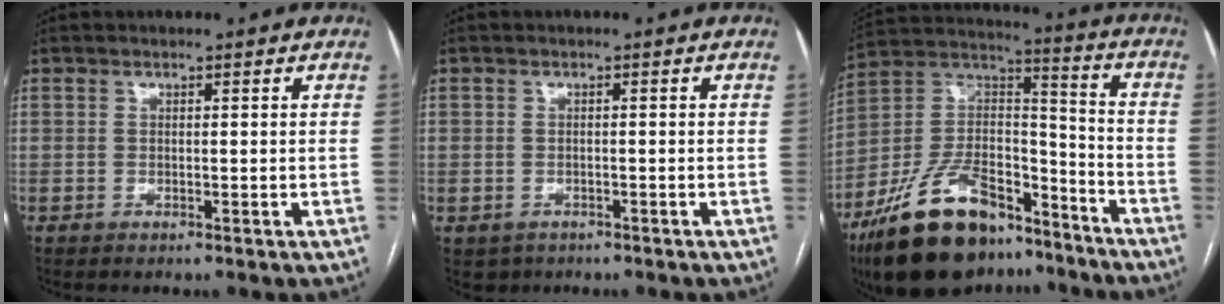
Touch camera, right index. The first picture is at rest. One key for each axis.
{"total": 3.1, "fx": -1.6, "fy": 2.6, "fz": 0.3, "tx": -0.002, "ty": 0.005, "tz": -0.021}
{"total": 22.9, "fx": -16.2, "fy": 9.6, "fz": 13.0, "tx": -0.263, "ty": 0.024, "tz": -0.283}